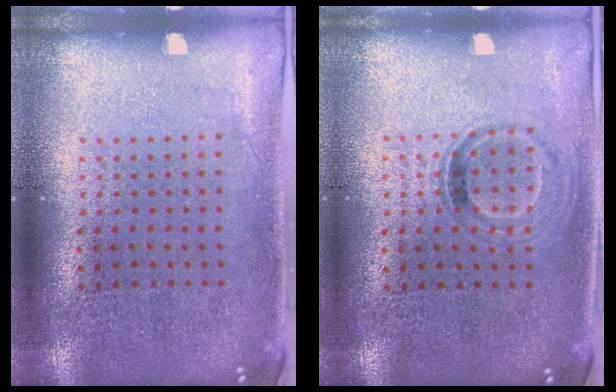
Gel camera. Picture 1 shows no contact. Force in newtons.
{"total": 1.0, "press": 0.8, "slide": 0.6}